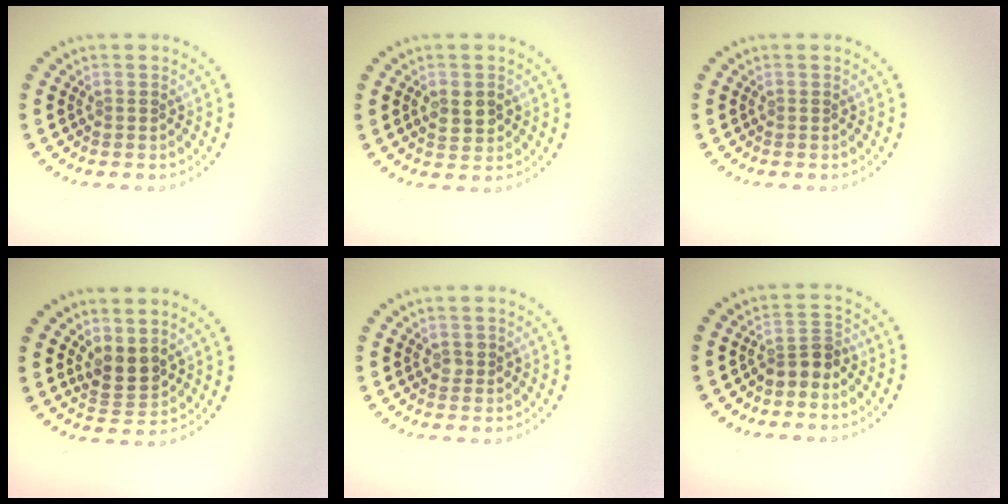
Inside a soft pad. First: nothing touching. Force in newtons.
{"total": 2.2, "press": 2.2, "slide": 0.0}
{"total": 0.0}
{"total": 2.6, "press": 2.2, "slide": 1.3}
{"total": 1.0, "press": 1.0, "slide": 0.2}
{"total": 2.4, "press": 1.8, "slide": 1.6}